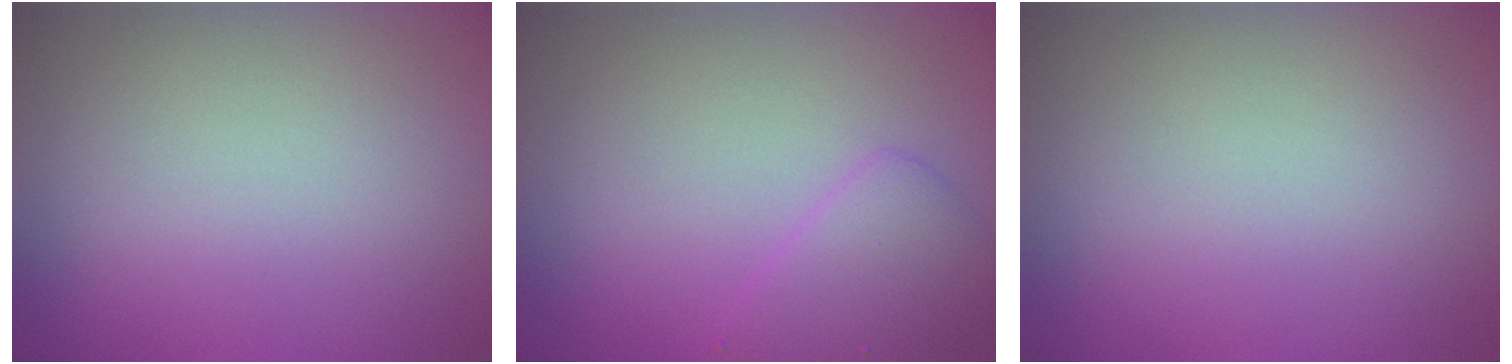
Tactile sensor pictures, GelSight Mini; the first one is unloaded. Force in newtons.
{"total": 2.8, "press": 2.8, "slide": 0.1}
{"total": 0.0}